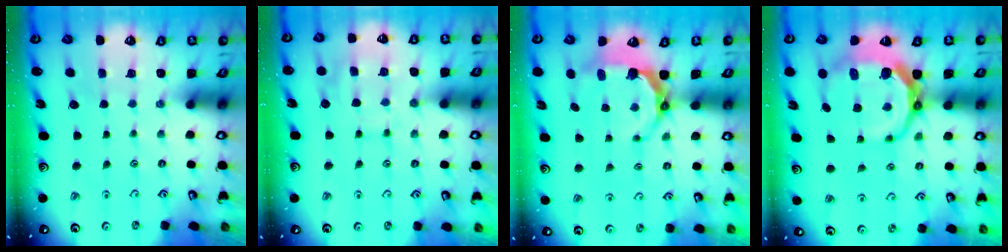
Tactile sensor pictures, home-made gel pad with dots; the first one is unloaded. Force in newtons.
{"total": 11.3, "press": 11.2, "slide": 0.9}
{"total": 6.2, "press": 4.7, "slide": 4.1}
{"total": 12.3, "press": 11.3, "slide": 4.8}